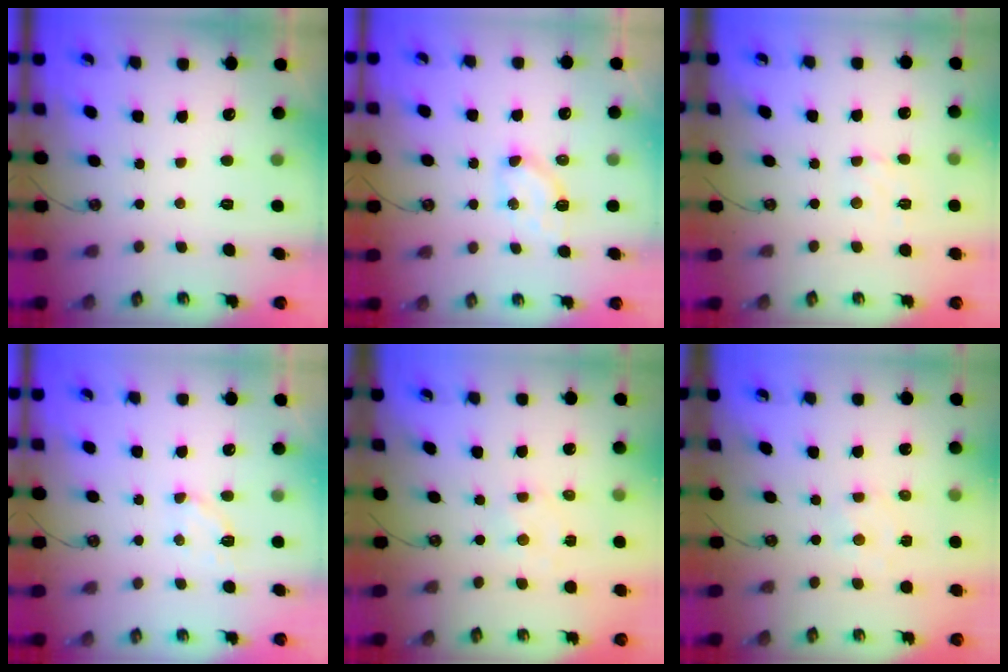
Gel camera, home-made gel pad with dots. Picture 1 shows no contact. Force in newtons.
{"total": 5.7, "press": 5.7, "slide": 0.3}
{"total": 3.5, "press": 3.5, "slide": 0.5}
{"total": 4.1, "press": 3.9, "slide": 1.2}
{"total": 1.3, "press": 1.3, "slide": 0.2}
{"total": 2.3, "press": 2.3, "slide": 0.4}